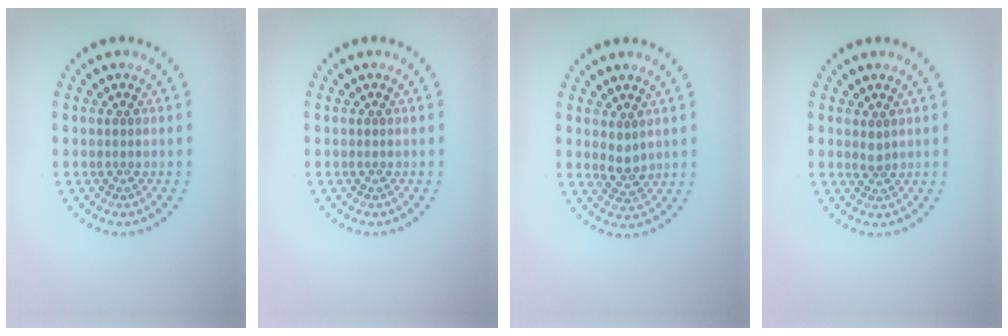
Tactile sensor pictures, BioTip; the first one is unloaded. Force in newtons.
{"total": 0.0}
{"total": 1.6, "press": 1.5, "slide": 0.7}
{"total": 0.9, "press": 0.6, "slide": 0.6}